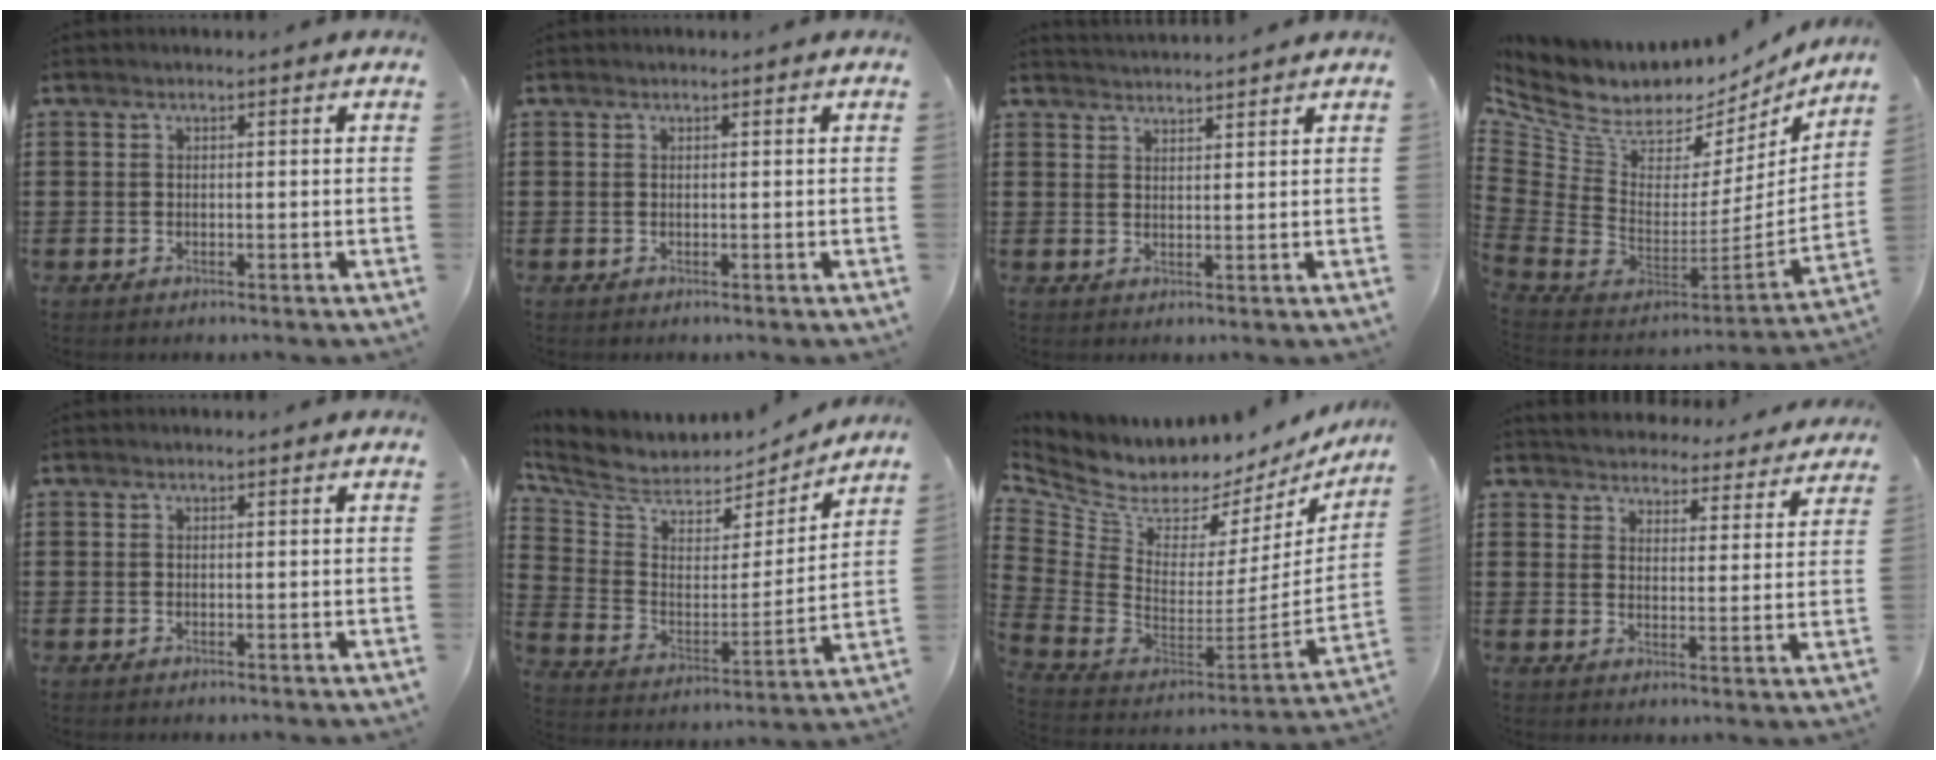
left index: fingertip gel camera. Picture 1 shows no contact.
{"total": 0.0}
{"total": 2.3, "force": [2.3, -0.3, -0.2], "torque": [-0.003, -0.006, 0.044]}
{"total": 7.5, "force": [5.6, 4.1, 2.9], "torque": [-0.112, -0.064, 0.096]}
{"total": 0.0}
{"total": 6.0, "force": [5.1, 2.6, 1.7], "torque": [-0.066, -0.043, 0.087]}
{"total": 5.9, "force": [4.8, 2.8, 1.8], "torque": [-0.075, -0.061, 0.082]}
{"total": 4.2, "force": [4.2, 0.0, -0.4], "torque": [-0.010, -0.038, 0.068]}